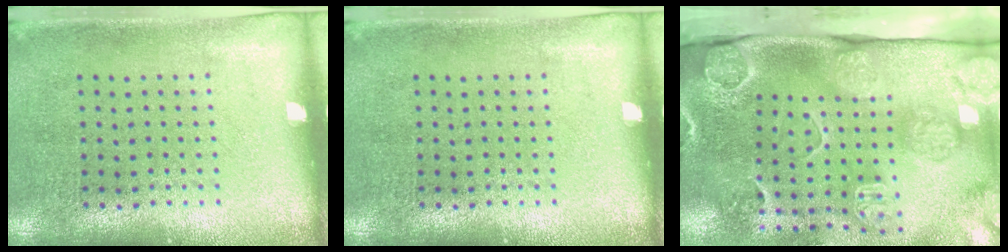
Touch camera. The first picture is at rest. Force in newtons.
{"total": 0.0}
{"total": 4.5, "press": 3.4, "slide": 3.0}